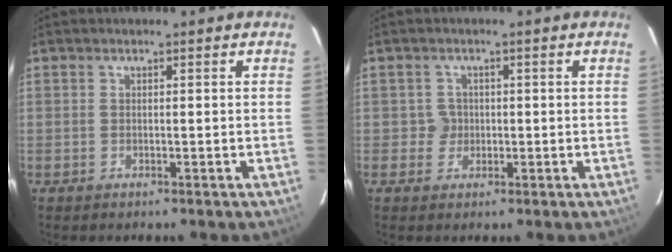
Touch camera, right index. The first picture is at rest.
{"total": 2.3, "force": [-0.2, 2.3, -0.2], "torque": [0.009, 0.011, 0.001]}